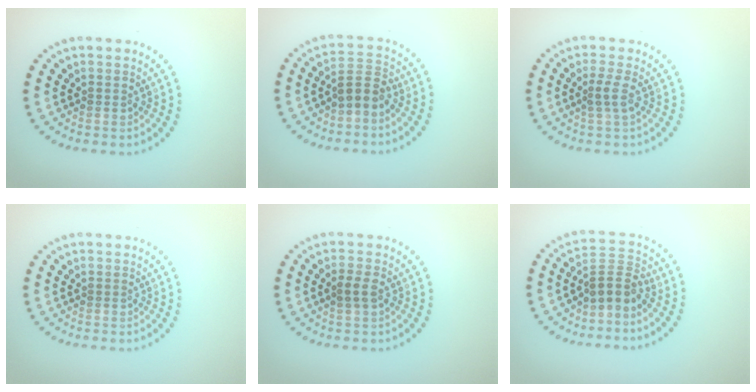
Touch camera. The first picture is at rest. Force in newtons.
{"total": 2.5, "press": 2.2, "slide": 1.1}
{"total": 1.4, "press": 1.1, "slide": 0.9}
{"total": 0.0}
{"total": 1.5, "press": 1.5, "slide": 0.3}
{"total": 2.8, "press": 2.2, "slide": 1.9}